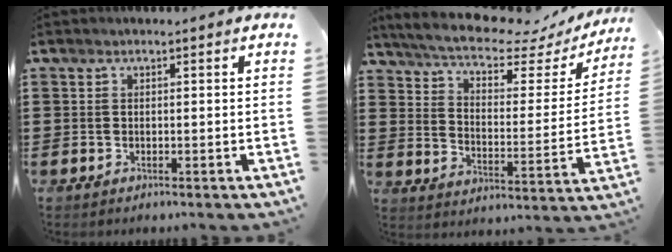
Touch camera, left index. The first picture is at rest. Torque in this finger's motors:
{"motor_torque": [2.14, 0.00, 0.12, 0.12]}